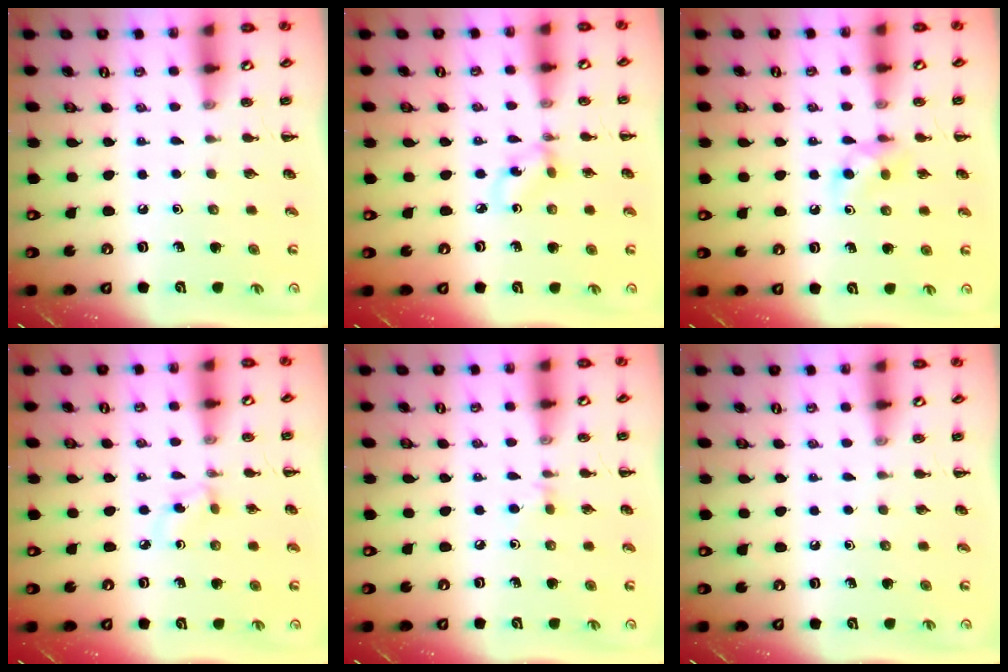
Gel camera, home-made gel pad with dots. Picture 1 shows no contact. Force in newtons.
{"total": 2.4, "press": 2.4, "slide": 0.6}
{"total": 5.5, "press": 5.2, "slide": 1.8}
{"total": 2.9, "press": 2.7, "slide": 1.2}
{"total": 3.7, "press": 3.4, "slide": 1.4}
{"total": 0.0}